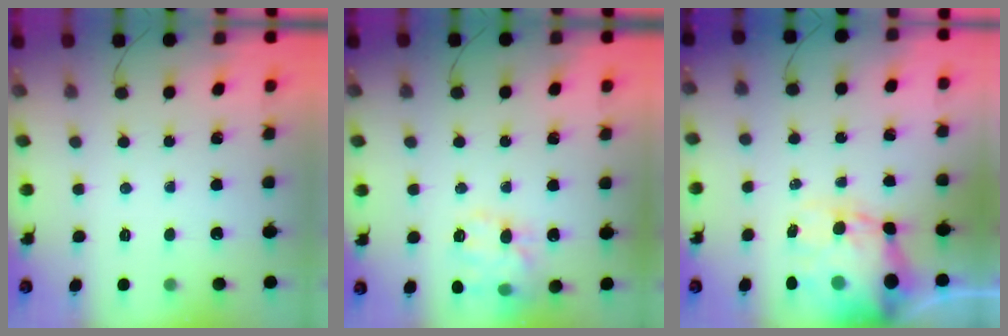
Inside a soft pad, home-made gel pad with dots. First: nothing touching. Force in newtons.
{"total": 15.0, "press": 14.9, "slide": 2.2}
{"total": 13.6, "press": 13.0, "slide": 3.9}